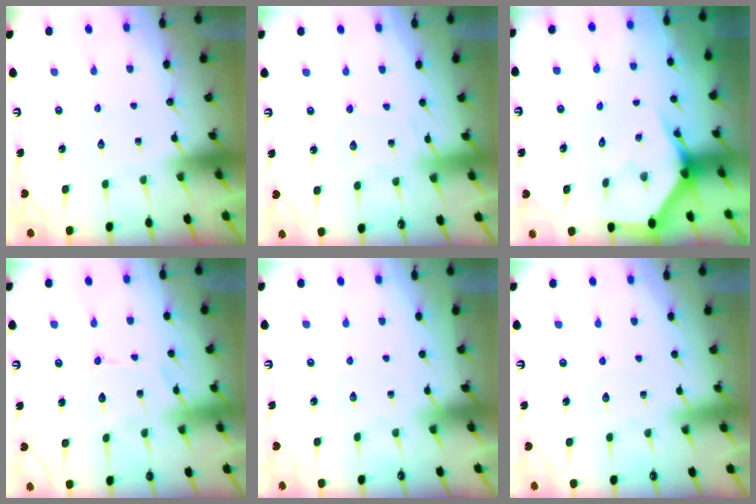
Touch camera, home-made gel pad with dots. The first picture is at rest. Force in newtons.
{"total": 4.6, "press": 4.6, "slide": 0.6}
{"total": 4.0, "press": 4.0, "slide": 0.2}
{"total": 10.2, "press": 10.1, "slide": 0.6}
{"total": 3.9, "press": 3.8, "slide": 0.5}
{"total": 3.0, "press": 3.0, "slide": 0.2}